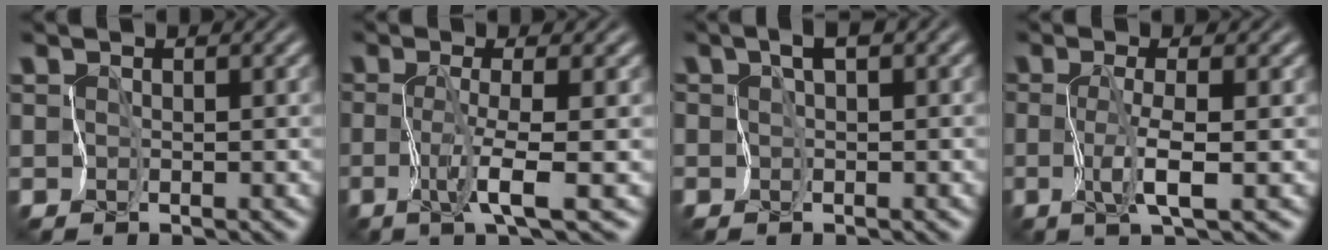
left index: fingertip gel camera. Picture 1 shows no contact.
{"total": 2.8, "force": [-0.8, -0.4, 2.6], "torque": [-0.056, -0.005, -0.018]}
{"total": 2.7, "force": [0.9, 1.1, 2.4], "torque": [-0.042, 0.007, 0.009]}
{"total": 2.4, "force": [-0.5, -0.4, 2.4], "torque": [-0.056, -0.006, -0.009]}